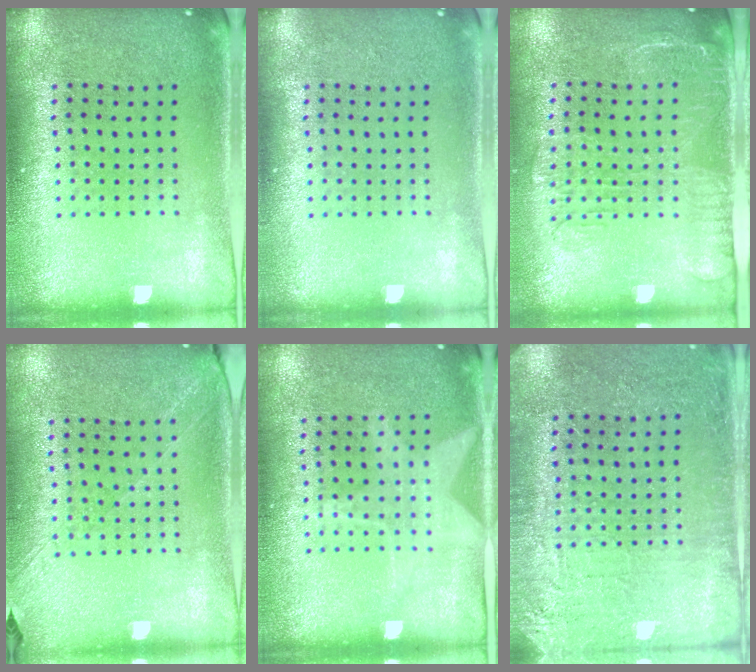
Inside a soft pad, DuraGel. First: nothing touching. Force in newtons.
{"total": 0.0}
{"total": 1.8, "press": 1.5, "slide": 0.9}
{"total": 1.2, "press": 1.1, "slide": 0.6}
{"total": 1.2, "press": 0.9, "slide": 0.8}
{"total": 2.9, "press": 2.8, "slide": 0.5}